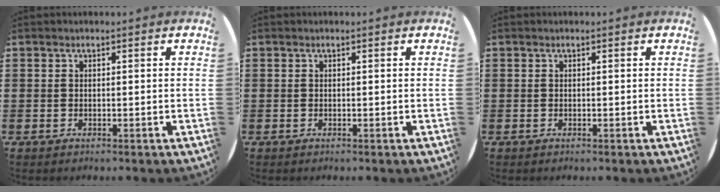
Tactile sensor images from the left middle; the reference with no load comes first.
{"total": 0.0}
{"total": 0.0}